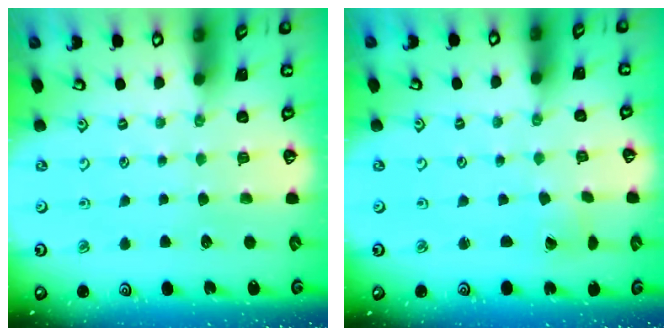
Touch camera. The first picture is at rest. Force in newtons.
{"total": 1.5, "press": 1.5, "slide": 0.0}